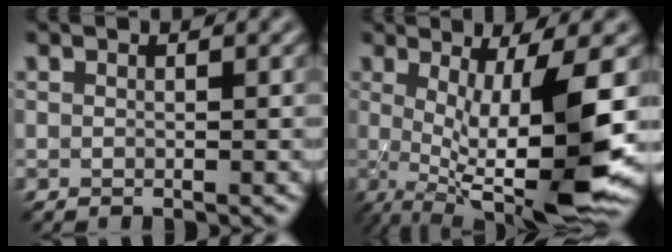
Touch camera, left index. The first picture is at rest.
{"total": 11.9, "force": [-0.5, 2.8, 11.6], "torque": [-0.175, -0.012, 0.002]}